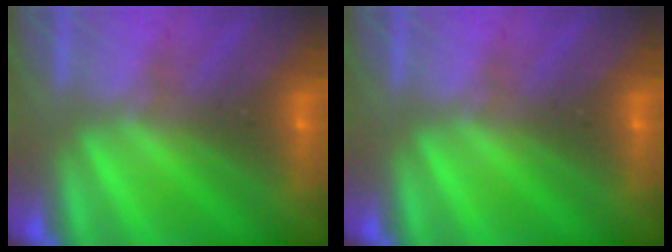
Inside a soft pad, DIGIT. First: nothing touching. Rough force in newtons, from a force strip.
{"total": 0.0}